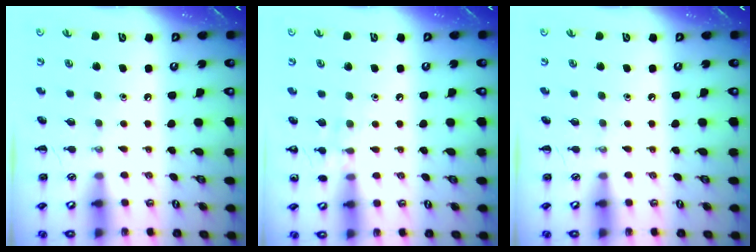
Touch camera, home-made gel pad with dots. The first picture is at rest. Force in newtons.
{"total": 6.6, "press": 6.3, "slide": 2.0}
{"total": 0.0}